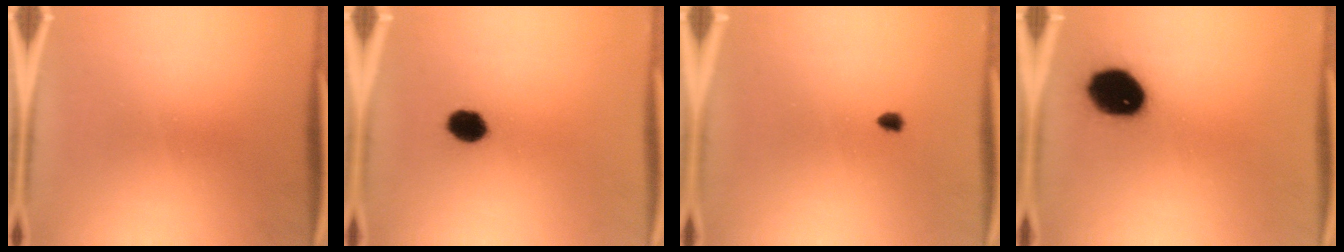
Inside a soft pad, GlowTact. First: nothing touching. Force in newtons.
{"total": 5.4}
{"total": 1.1}
{"total": 14.0}